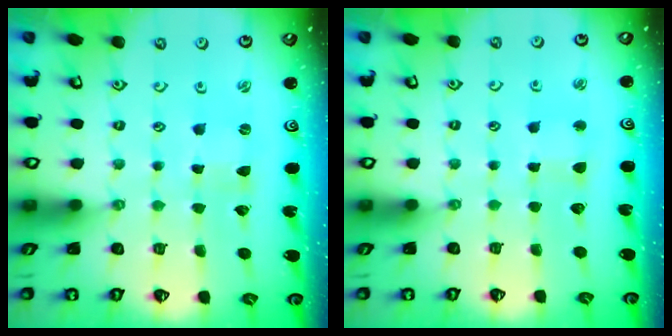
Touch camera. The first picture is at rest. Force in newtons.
{"total": 2.7, "press": 2.6, "slide": 0.3}